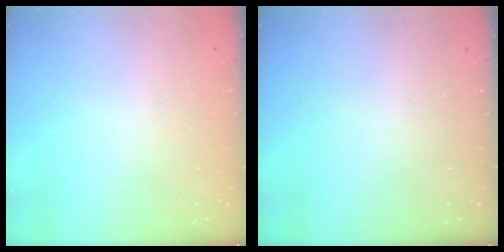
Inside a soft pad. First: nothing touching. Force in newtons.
{"total": 0.0}